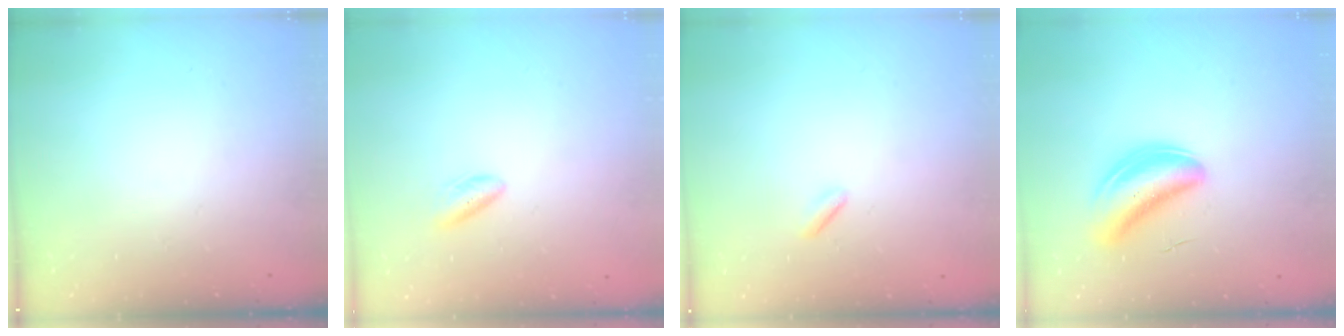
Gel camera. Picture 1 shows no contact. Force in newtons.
{"total": 3.1, "press": 2.8, "slide": 1.5}
{"total": 1.0, "press": 0.9, "slide": 0.4}
{"total": 6.1, "press": 5.8, "slide": 1.8}